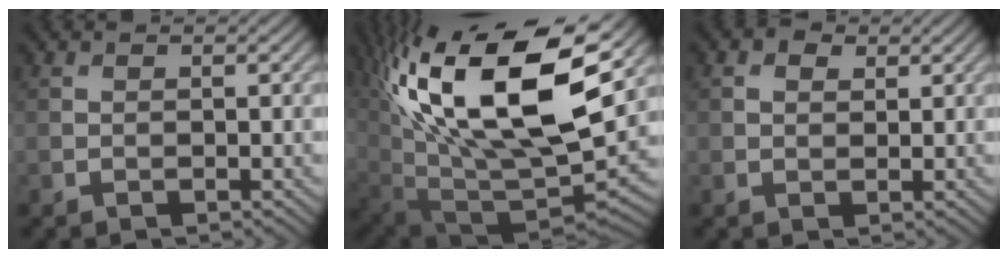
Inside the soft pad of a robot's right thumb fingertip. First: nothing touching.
{"total": 19.9, "force": [7.5, 10.0, 15.4], "torque": [-0.315, 0.013, 0.143]}
{"total": 1.9, "force": [0.9, 1.3, 1.0], "torque": [-0.021, 0.003, 0.015]}